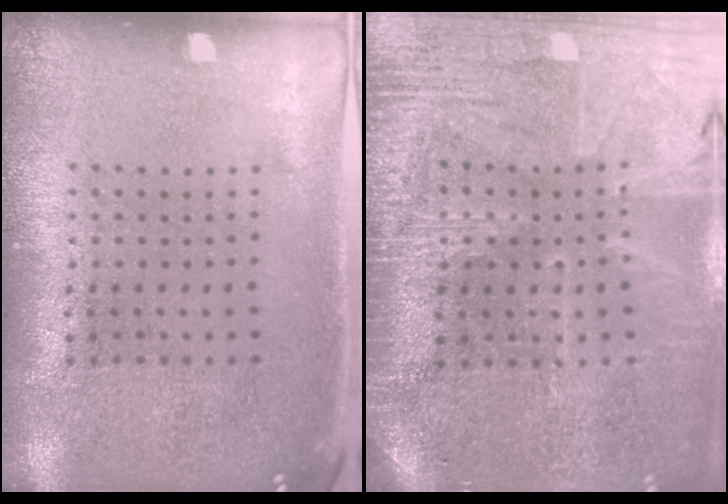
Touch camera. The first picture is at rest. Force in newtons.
{"total": 3.5, "press": 3.2, "slide": 1.3}